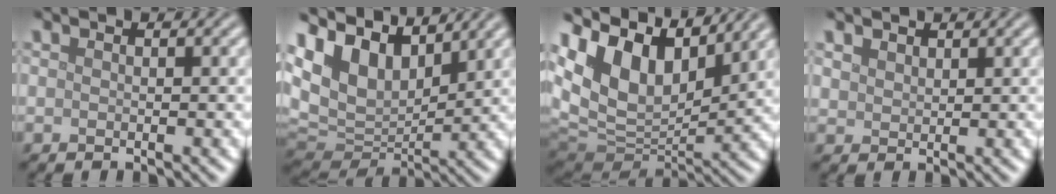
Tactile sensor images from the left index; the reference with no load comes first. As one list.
[{"total": 9.6, "force": [5.6, 5.7, 5.4], "torque": [-0.134, 0.018, 0.099]}, {"total": 12.4, "force": [6.7, 7.1, 7.8], "torque": [-0.168, 0.032, 0.121]}, {"total": 1.5, "force": [1.1, 0.9, 0.3], "torque": [-0.009, 0.001, 0.024]}]